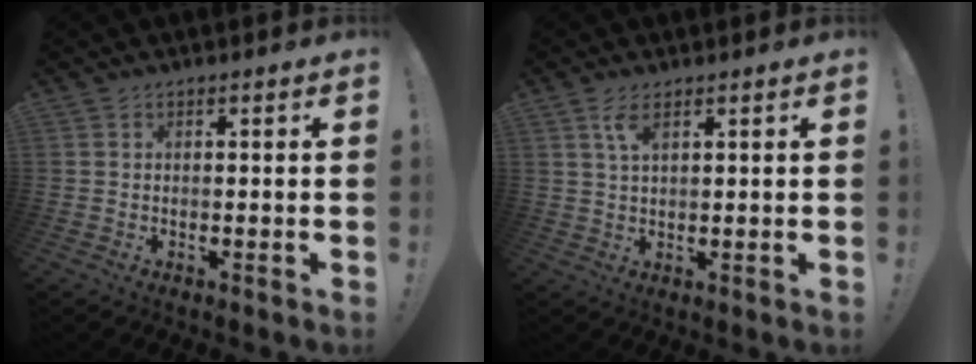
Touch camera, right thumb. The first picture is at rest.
{"total": 4.4, "force": [2.2, 1.6, 3.5], "torque": [-0.057, -0.007, 0.036]}